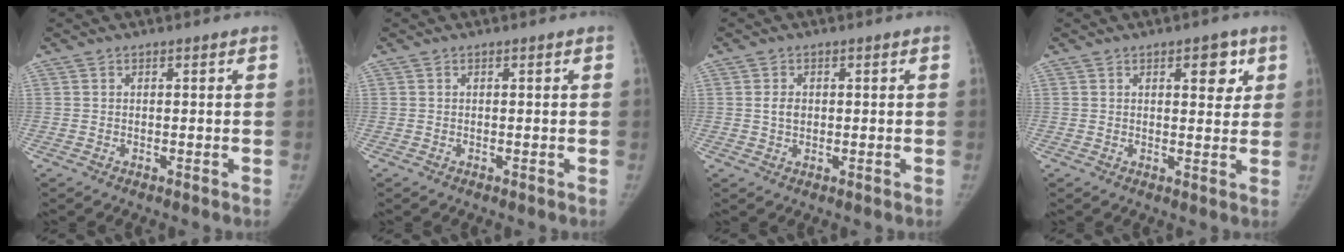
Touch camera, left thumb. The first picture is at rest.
{"total": 0.0}
{"total": 2.3, "force": [0.2, 1.7, 1.5], "torque": [-0.020, -0.001, 0.006]}
{"total": 5.2, "force": [2.4, 2.7, 3.8], "torque": [-0.023, -0.009, 0.029]}